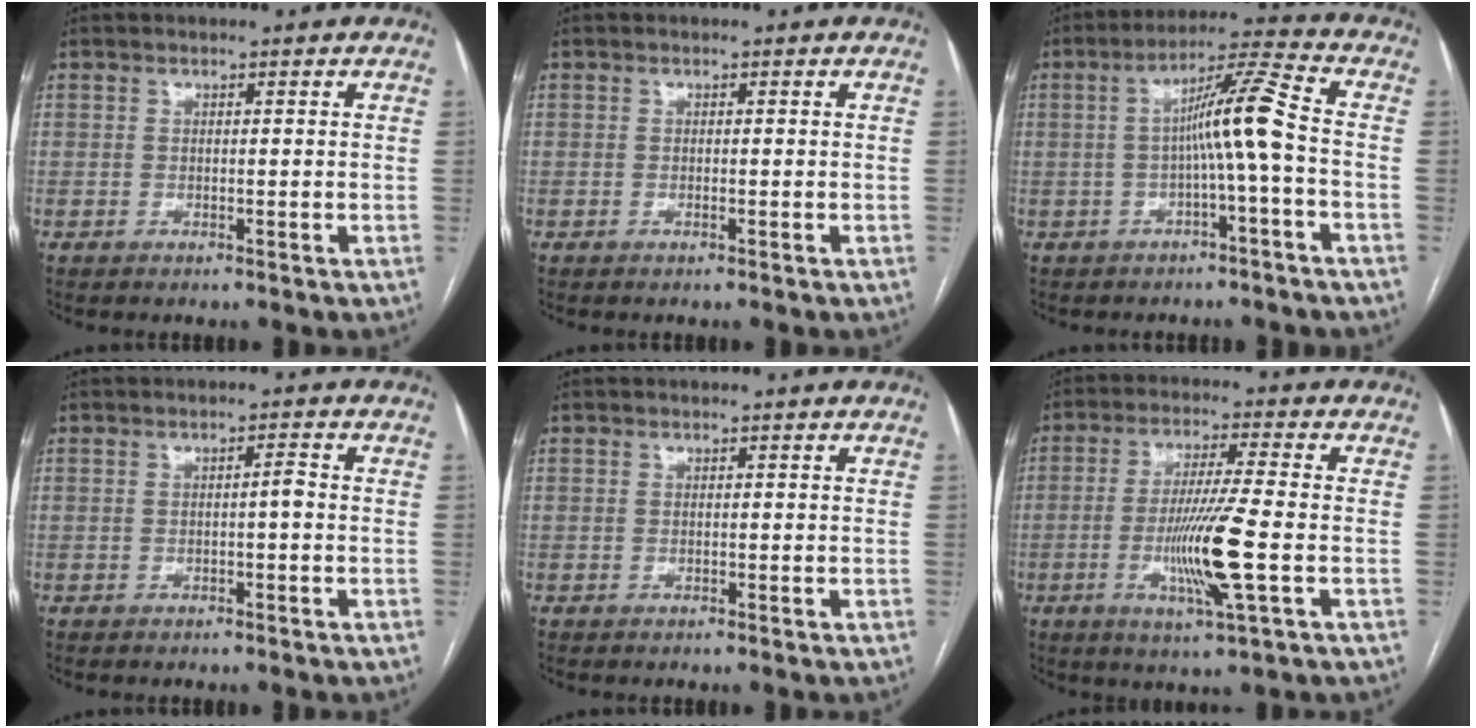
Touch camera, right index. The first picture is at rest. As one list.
[{"total": 0.0}, {"total": 8.2, "force": [-1.0, -0.9, 8.1], "torque": [-0.138, 0.023, -0.019]}, {"total": 1.5, "force": [-0.3, 0.1, 1.5], "torque": [-0.021, 0.003, -0.004]}, {"total": 0.0}, {"total": 10.7, "force": [-2.6, -0.5, 10.3], "torque": [-0.203, -0.016, -0.050]}]